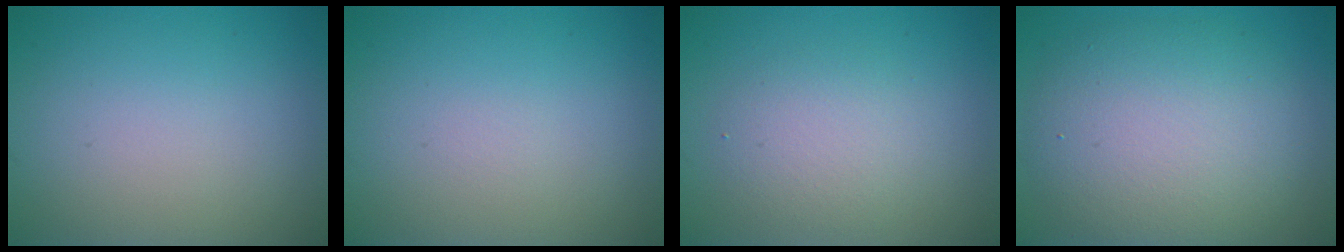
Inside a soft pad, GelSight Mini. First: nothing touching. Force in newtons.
{"total": 0.0}
{"total": 2.9, "press": 2.9, "slide": 0.4}
{"total": 8.1, "press": 8.1, "slide": 0.5}